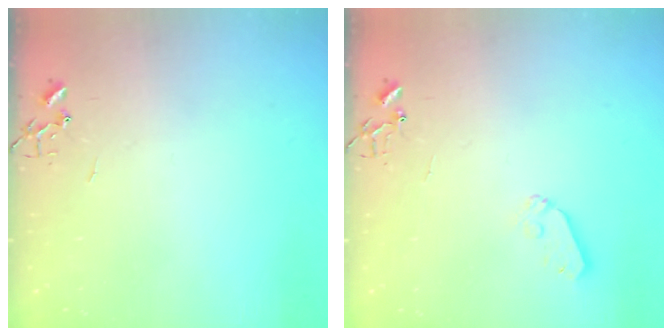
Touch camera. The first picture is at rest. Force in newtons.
{"total": 6.5, "press": 6.5, "slide": 0.6}